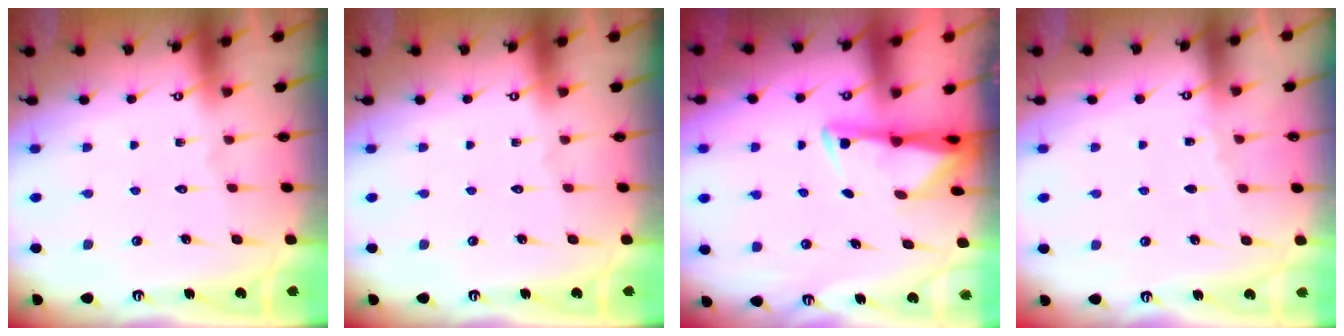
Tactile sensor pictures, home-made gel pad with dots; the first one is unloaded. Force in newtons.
{"total": 0.0}
{"total": 3.0, "press": 3.0, "slide": 0.5}
{"total": 3.2, "press": 3.2, "slide": 0.4}